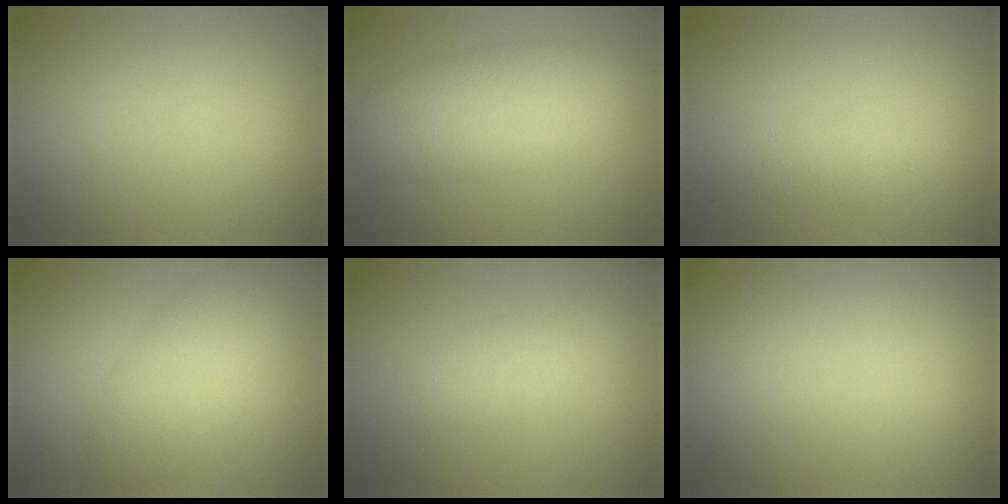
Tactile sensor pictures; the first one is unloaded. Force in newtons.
{"total": 5.4, "press": 5.4, "slide": 0.2}
{"total": 1.6, "press": 1.6, "slide": 0.0}
{"total": 4.1, "press": 4.1, "slide": 0.3}
{"total": 2.0, "press": 2.0, "slide": 0.1}
{"total": 0.0}